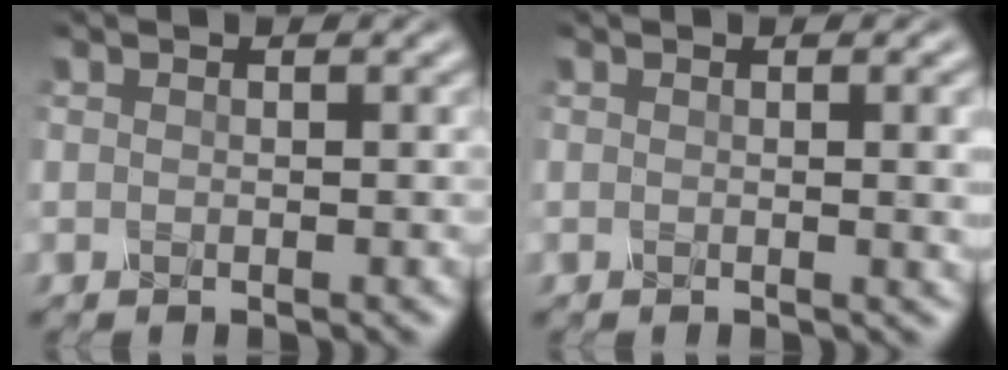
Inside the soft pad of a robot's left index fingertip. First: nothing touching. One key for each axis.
{"total": 3.0, "fx": 0.3, "fy": 1.0, "fz": 2.9, "tx": -0.025, "ty": 0.003, "tz": 0.000}